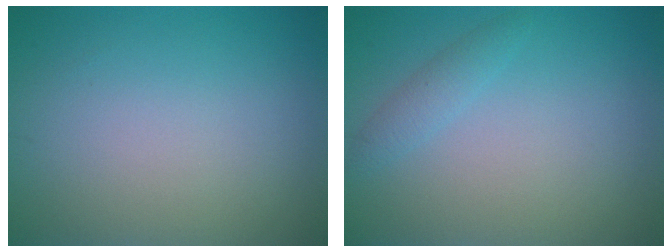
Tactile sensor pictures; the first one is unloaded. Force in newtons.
{"total": 1.4, "press": 1.4, "slide": 0.1}